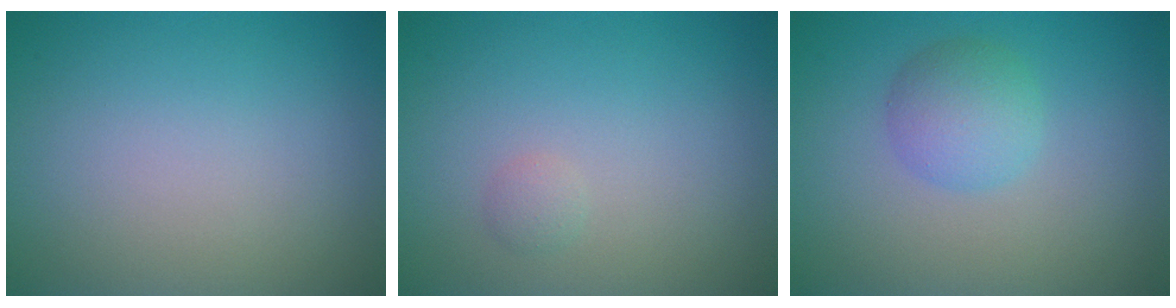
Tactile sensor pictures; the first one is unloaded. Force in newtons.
{"total": 0.7, "press": 0.7, "slide": 0.0}
{"total": 3.0, "press": 3.0, "slide": 0.1}